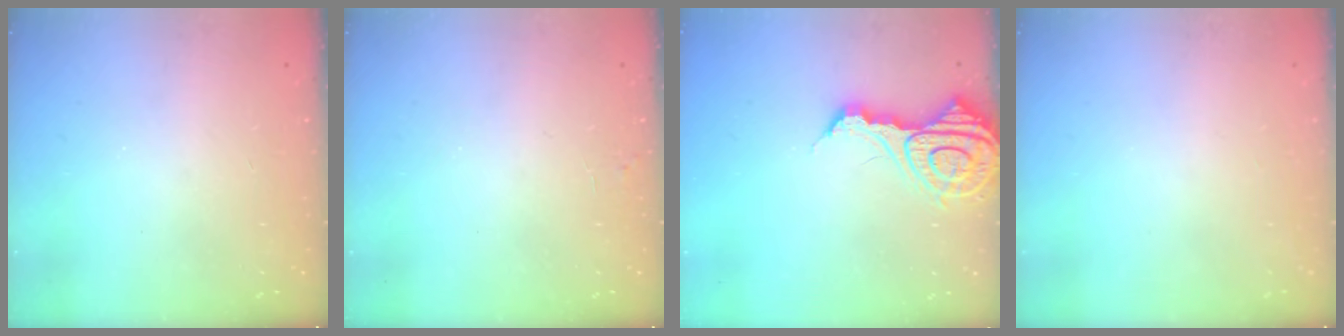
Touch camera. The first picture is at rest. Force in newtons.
{"total": 1.7, "press": 1.7, "slide": 0.1}
{"total": 15.0, "press": 14.9, "slide": 1.5}
{"total": 0.0}